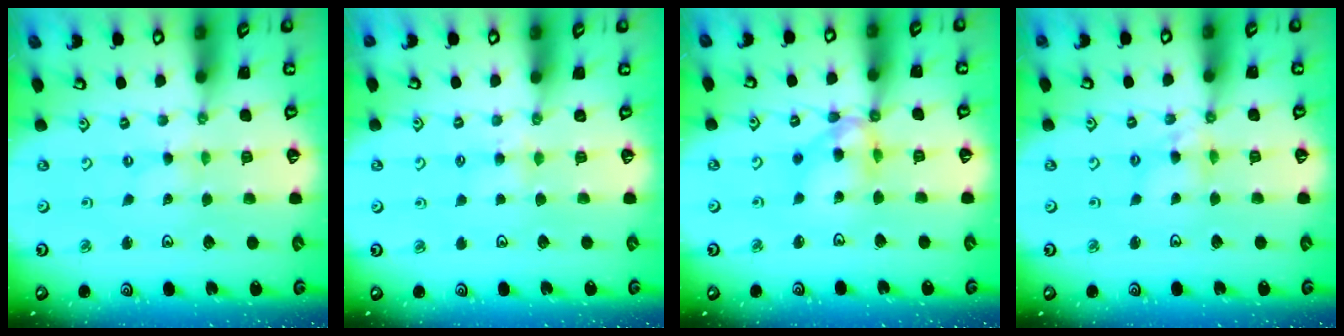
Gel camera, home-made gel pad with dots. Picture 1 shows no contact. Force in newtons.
{"total": 4.3, "press": 4.2, "slide": 0.6}
{"total": 11.8, "press": 11.7, "slide": 1.1}
{"total": 5.6, "press": 5.6, "slide": 0.5}